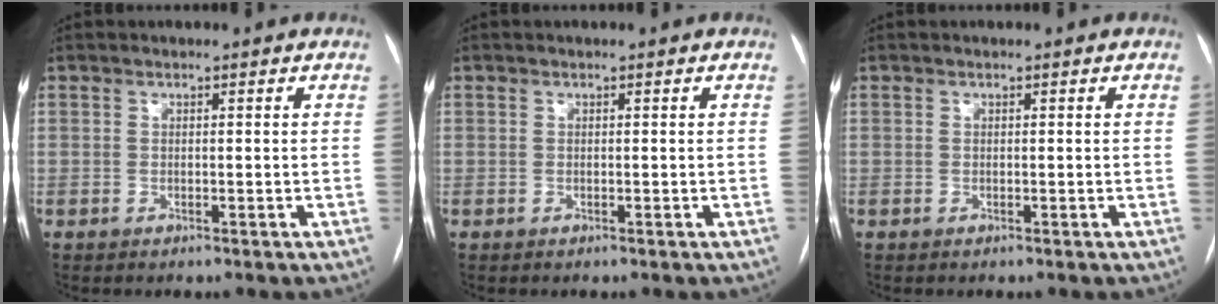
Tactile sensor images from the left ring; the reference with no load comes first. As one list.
[{"total": 0.0}, {"total": 0.0}]